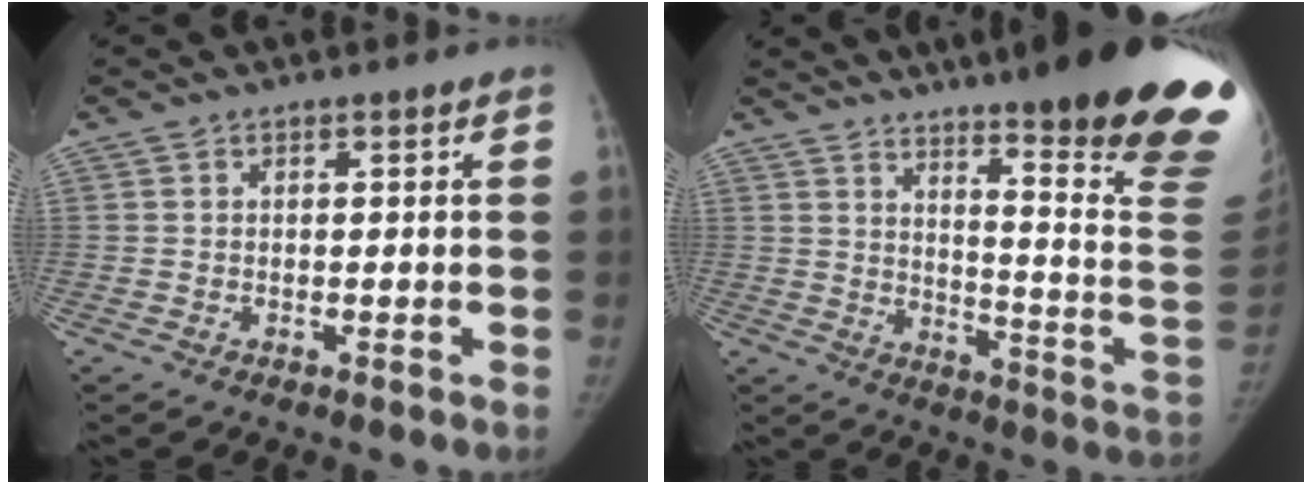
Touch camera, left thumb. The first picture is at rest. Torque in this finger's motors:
{"motor_torque": [2.43, 0.58, 1.51, -1.27, 0.13]}